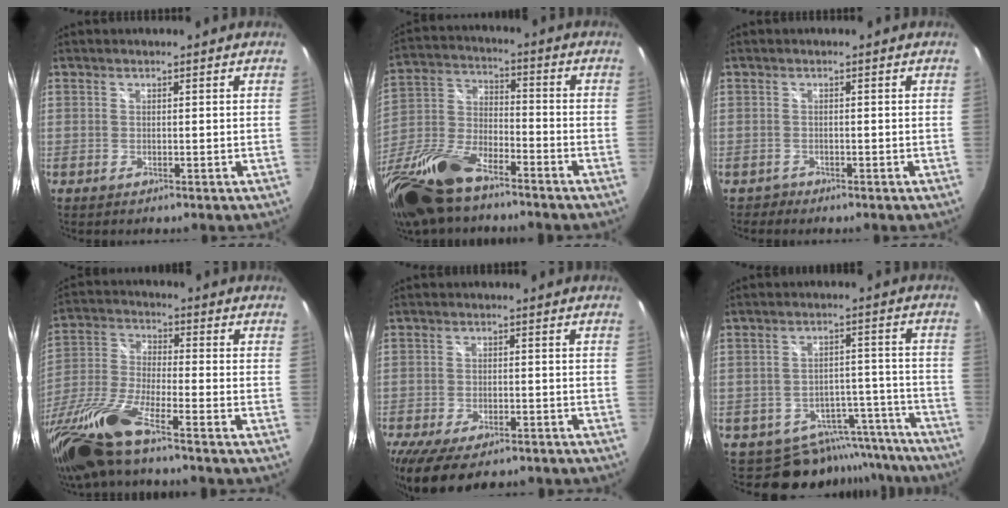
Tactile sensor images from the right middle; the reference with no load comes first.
{"total": 20.1, "force": [-13.7, 8.2, 12.2], "torque": [-0.285, -0.029, -0.266]}
{"total": 1.1, "force": [-0.9, 0.6, -0.2], "torque": [0.002, 0.003, -0.017]}
{"total": 16.1, "force": [-11.7, 1.7, 10.9], "torque": [-0.240, -0.038, -0.236]}
{"total": 13.5, "force": [-9.9, 5.3, 7.6], "torque": [-0.165, -0.043, -0.156]}
{"total": 13.3, "force": [-12.1, 5.2, 1.5], "torque": [-0.009, 0.052, -0.151]}